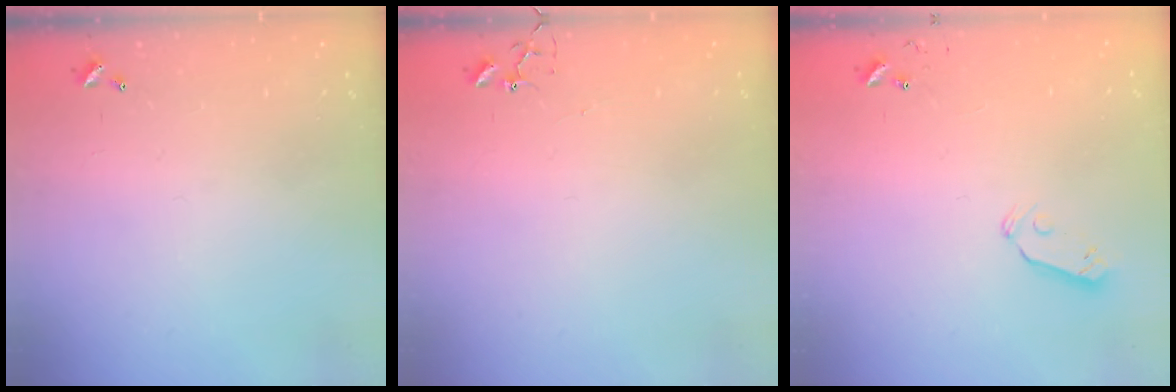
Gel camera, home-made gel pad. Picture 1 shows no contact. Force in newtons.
{"total": 3.9, "press": 3.8, "slide": 0.2}
{"total": 5.9, "press": 5.8, "slide": 1.0}